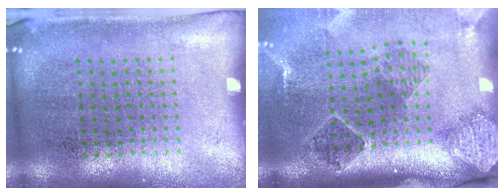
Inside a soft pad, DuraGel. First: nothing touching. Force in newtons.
{"total": 2.8, "press": 1.9, "slide": 2.1}